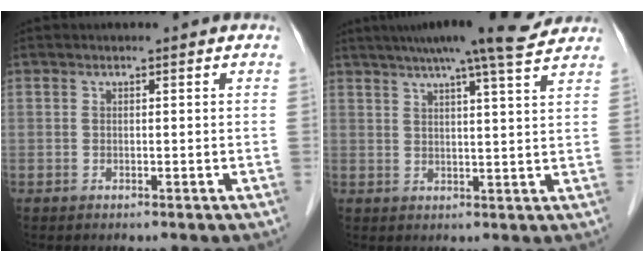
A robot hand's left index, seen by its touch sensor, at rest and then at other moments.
{"total": 12.7, "force": [10.6, -0.3, 7.0], "torque": [-0.114, 0.017, 0.135]}